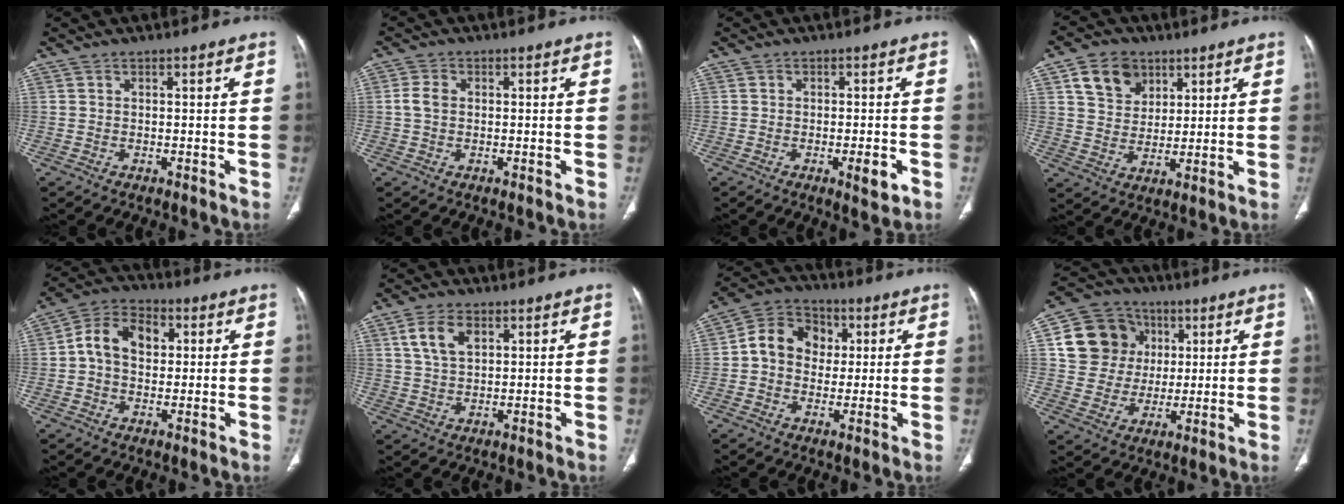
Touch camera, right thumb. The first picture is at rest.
{"total": 2.8, "force": [0.1, 2.0, 1.9], "torque": [-0.044, 0.005, -0.001]}
{"total": 3.7, "force": [-1.4, 0.9, 3.3], "torque": [-0.044, -0.002, -0.017]}
{"total": 9.2, "force": [4.5, 6.9, 4.0], "torque": [-0.045, -0.018, 0.085]}
{"total": 9.8, "force": [1.4, 7.1, 6.7], "torque": [-0.100, 0.022, 0.017]}
{"total": 6.4, "force": [2.7, 3.8, 4.5], "torque": [-0.081, -0.006, 0.054]}
{"total": 10.4, "force": [1.3, 8.7, 5.6], "torque": [-0.066, 0.019, 0.009]}
{"total": 13.8, "force": [3.5, 12.5, 4.7], "torque": [-0.058, 0.009, 0.064]}